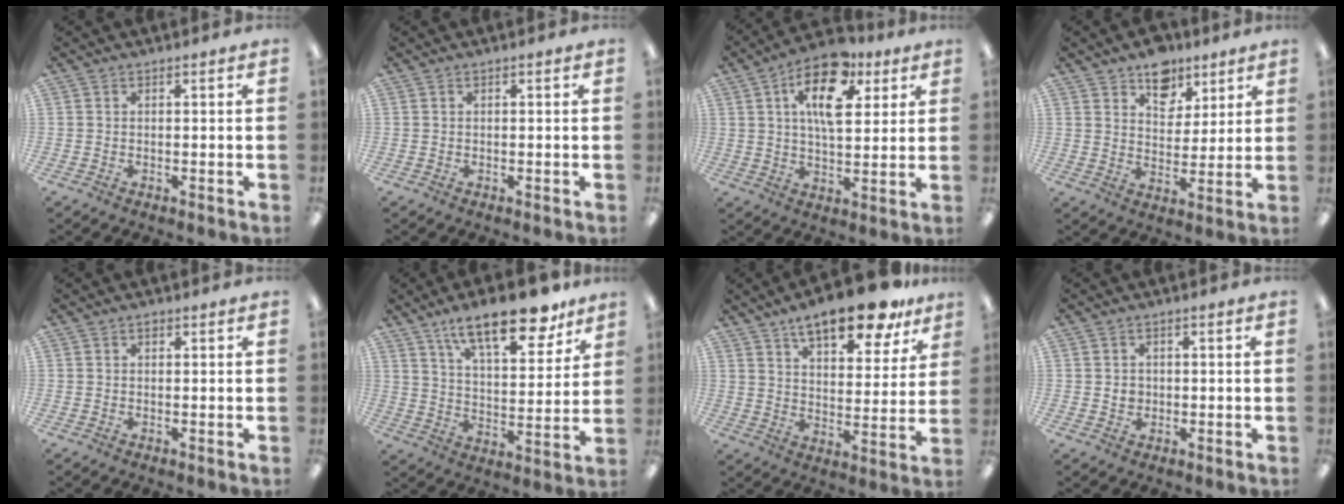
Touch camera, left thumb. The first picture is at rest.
{"total": 0.0}
{"total": 15.3, "force": [7.0, 8.1, 11.0], "torque": [-0.165, -0.013, 0.119]}
{"total": 9.7, "force": [6.9, 6.3, 2.5], "torque": [-0.027, -0.042, 0.126]}
{"total": 0.8, "force": [0.5, 0.5, 0.5], "torque": [-0.011, 0.004, 0.008]}
{"total": 18.4, "force": [12.7, 7.0, 11.4], "torque": [-0.166, -0.070, 0.209]}
{"total": 15.3, "force": [11.6, 5.2, 8.4], "torque": [-0.124, -0.063, 0.196]}
{"total": 2.1, "force": [0.0, 1.9, 0.9], "torque": [-0.018, 0.006, -0.002]}